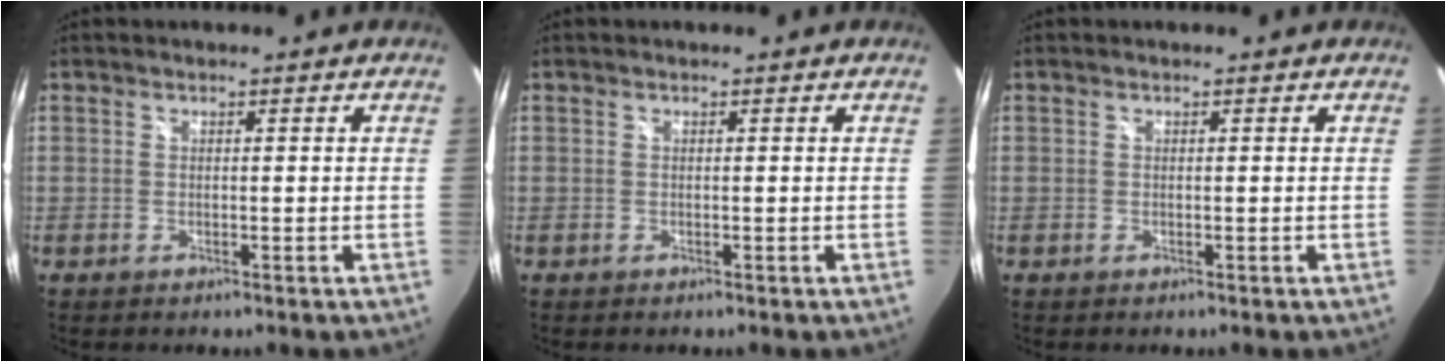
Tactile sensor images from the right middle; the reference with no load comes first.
{"total": 0.0}
{"total": 0.0}